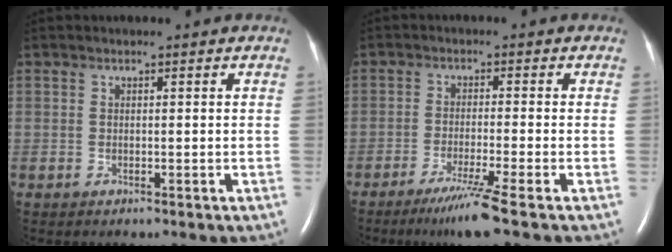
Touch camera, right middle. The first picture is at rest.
{"total": 5.8, "force": [-3.9, -1.6, 4.0], "torque": [-0.075, -0.020, -0.076]}